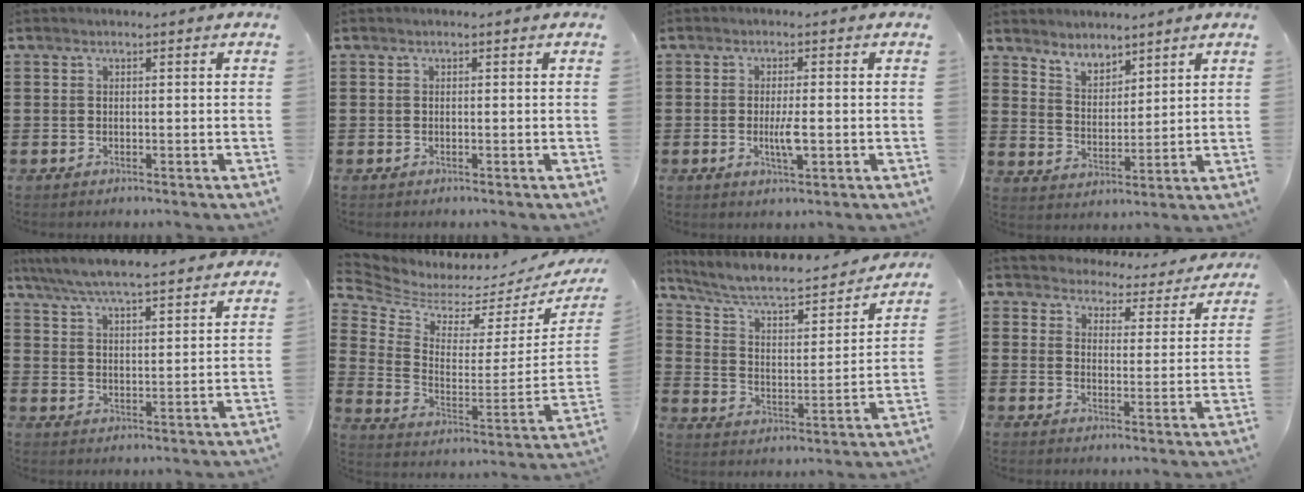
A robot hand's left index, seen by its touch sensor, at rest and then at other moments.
{"total": 0.0}
{"total": 3.6, "force": [-0.5, 0.7, 3.5], "torque": [-0.068, -0.003, -0.012]}
{"total": 4.3, "force": [4.1, 1.4, 0.2], "torque": [-0.022, -0.010, 0.076]}
{"total": 6.1, "force": [5.8, 0.2, 1.9], "torque": [-0.061, -0.029, 0.101]}
{"total": 3.4, "force": [3.3, 0.7, 0.4], "torque": [-0.036, -0.051, 0.050]}
{"total": 5.9, "force": [4.9, 1.5, 2.9], "torque": [-0.080, -0.039, 0.076]}
{"total": 3.7, "force": [3.6, 0.6, -0.3], "torque": [-0.019, -0.027, 0.057]}